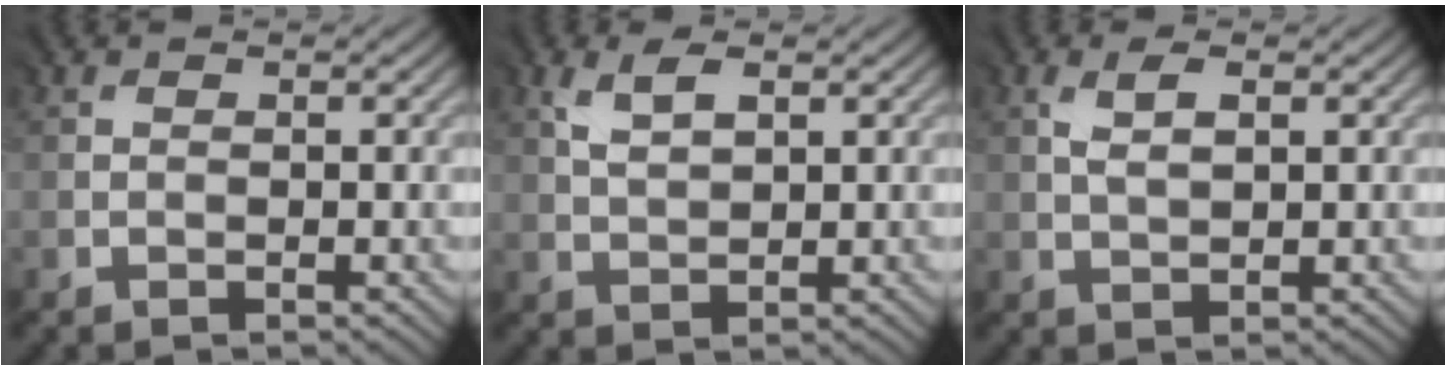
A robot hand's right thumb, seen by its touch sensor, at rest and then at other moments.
{"total": 3.2, "force": [1.9, 1.5, 2.1], "torque": [-0.054, 0.003, 0.041]}
{"total": 2.2, "force": [1.1, 1.0, 1.7], "torque": [-0.042, 0.002, 0.024]}